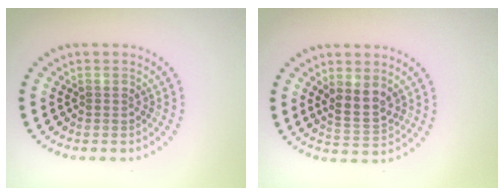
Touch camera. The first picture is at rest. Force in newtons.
{"total": 2.9, "press": 2.7, "slide": 1.1}